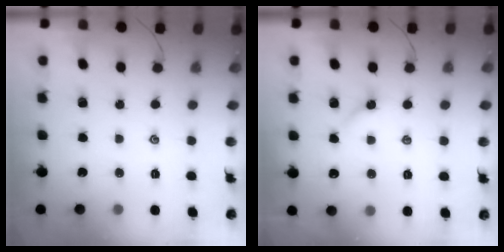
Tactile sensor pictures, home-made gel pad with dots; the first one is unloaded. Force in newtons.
{"total": 3.8, "press": 3.8, "slide": 0.7}